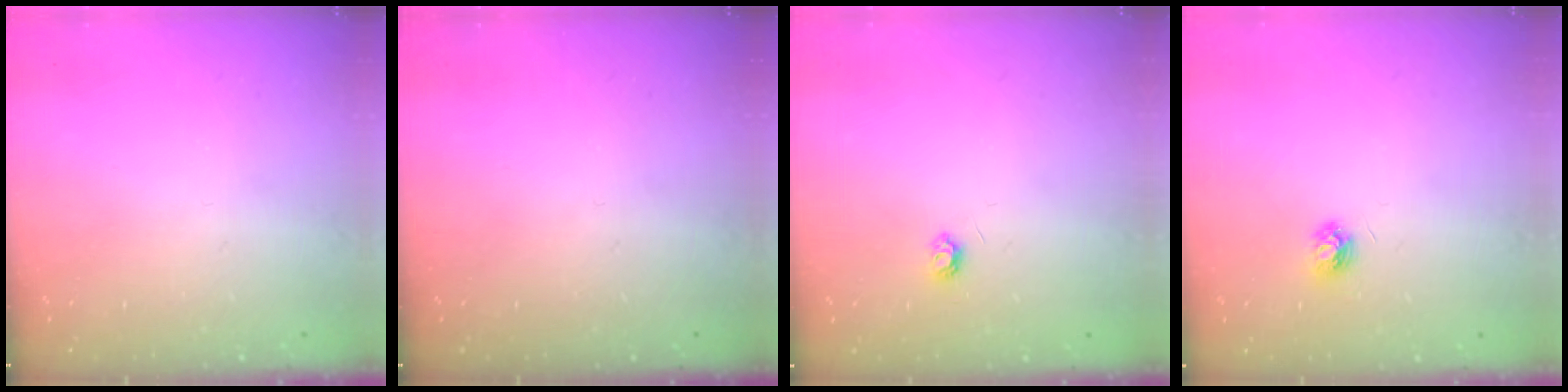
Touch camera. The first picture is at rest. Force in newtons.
{"total": 0.0}
{"total": 3.9, "press": 3.8, "slide": 0.6}
{"total": 4.2, "press": 4.2, "slide": 0.3}